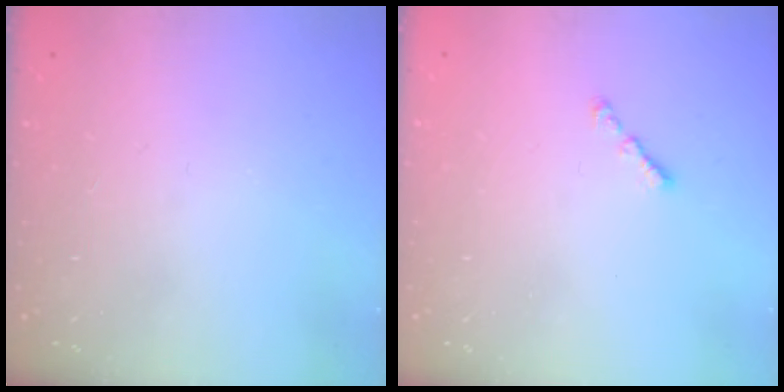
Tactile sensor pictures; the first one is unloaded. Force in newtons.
{"total": 1.0, "press": 0.9, "slide": 0.5}